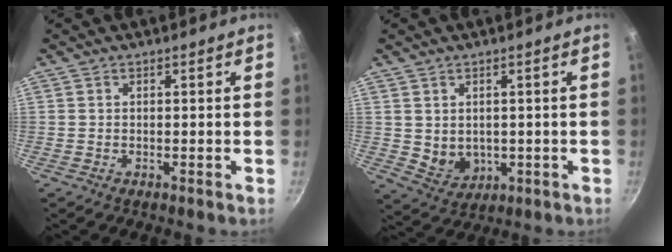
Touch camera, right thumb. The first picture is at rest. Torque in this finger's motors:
{"motor_torque": [0.31, 0.27, -0.15, 0.02, 0.12]}